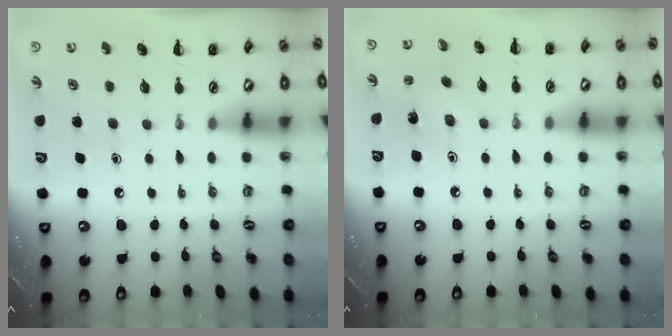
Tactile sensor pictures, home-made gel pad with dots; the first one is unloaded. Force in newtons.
{"total": 1.7, "press": 1.6, "slide": 0.6}